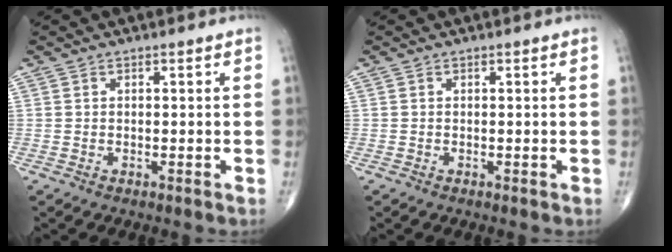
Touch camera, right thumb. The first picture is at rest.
{"total": 0.0}